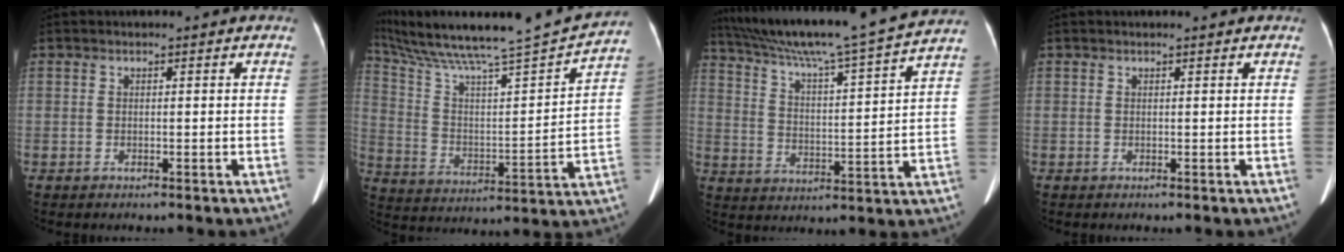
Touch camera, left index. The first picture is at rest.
{"total": 22.4, "force": [20.2, -0.1, 9.6], "torque": [-0.175, -0.037, 0.310]}
{"total": 22.0, "force": [19.3, -1.3, 10.5], "torque": [-0.184, -0.010, 0.284]}
{"total": 0.7, "force": [0.7, 0.0, 0.2], "torque": [-0.010, 0.007, 0.009]}